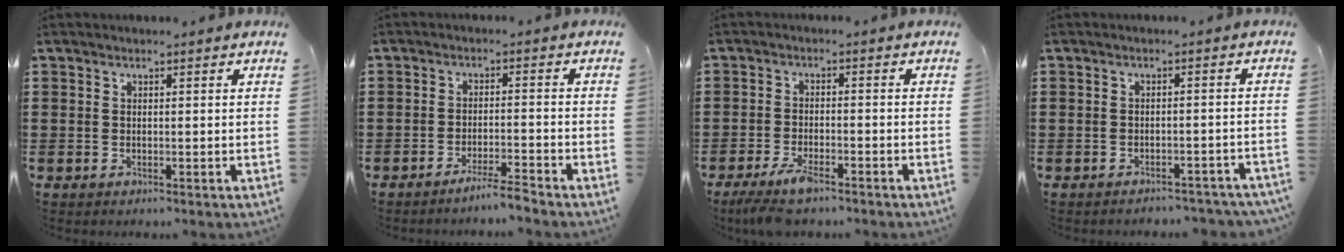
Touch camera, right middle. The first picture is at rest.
{"total": 3.6, "force": [-3.2, -0.3, 1.4], "torque": [-0.021, 0.001, -0.062]}
{"total": 4.6, "force": [-3.5, 0.9, 2.9], "torque": [-0.066, -0.008, -0.069]}
{"total": 2.0, "force": [-2.0, 0.2, 0.2], "torque": [-0.007, 0.002, -0.041]}